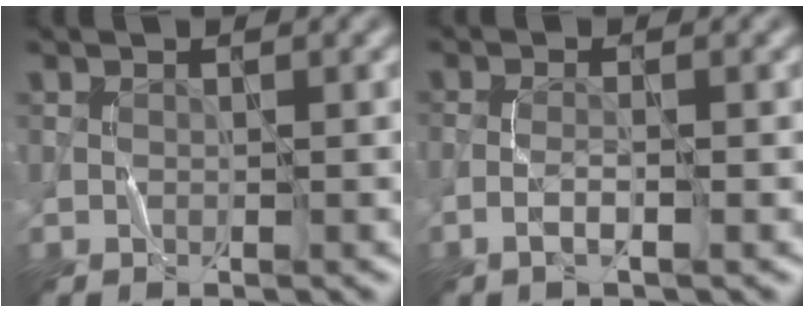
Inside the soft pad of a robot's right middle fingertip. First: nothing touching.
{"total": 1.2, "force": [-0.7, 0.0, 1.0], "torque": [-0.024, 0.002, -0.020]}